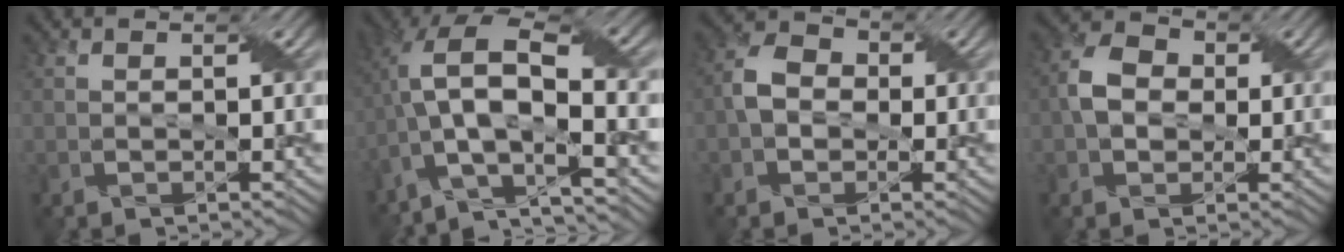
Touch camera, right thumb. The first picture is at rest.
{"total": 14.1, "force": [-3.9, 5.2, 12.5], "torque": [-0.249, 0.001, -0.061]}
{"total": 4.2, "force": [-0.6, 3.4, 2.4], "torque": [-0.052, 0.009, -0.020]}
{"total": 4.8, "force": [0.0, 3.8, 2.9], "torque": [-0.066, 0.009, -0.009]}